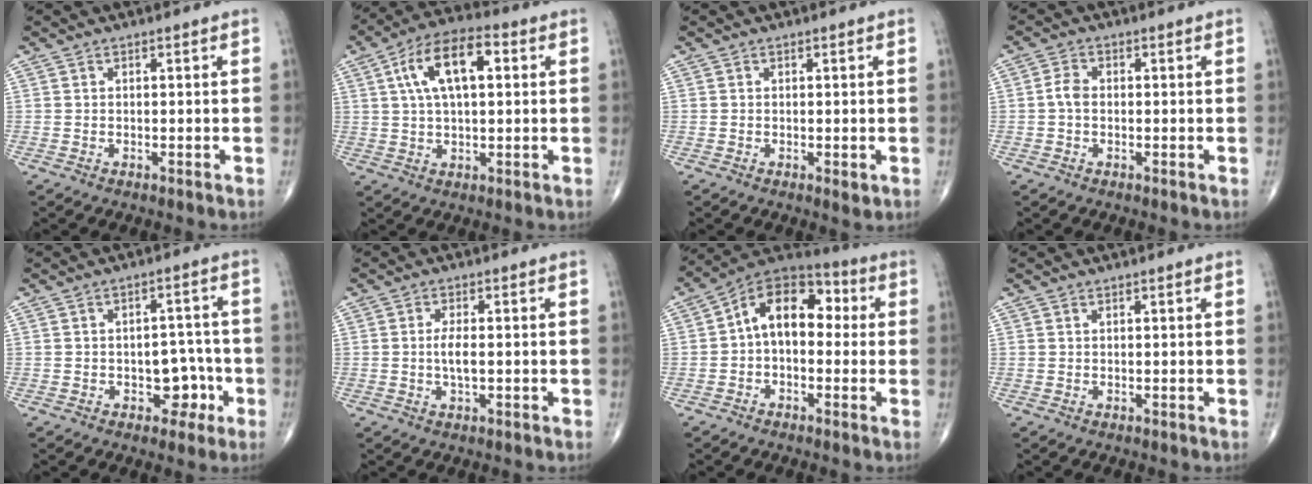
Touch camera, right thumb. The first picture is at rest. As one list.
[{"total": 12.7, "force": [3.3, 5.9, 10.7], "torque": [-0.189, 0.021, 0.052]}, {"total": 1.1, "force": [-0.2, 0.5, 1.0], "torque": [-0.011, -0.003, -0.004]}, {"total": 2.6, "force": [-0.2, 1.8, 1.9], "torque": [-0.032, 0.007, -0.010]}, {"total": 6.0, "force": [-2.2, 4.2, 3.7], "torque": [-0.015, 0.029, -0.026]}, {"total": 3.2, "force": [-0.2, 1.2, 2.9], "torque": [-0.062, -0.002, -0.006]}, {"total": 12.8, "force": [0.8, 8.2, 9.8], "torque": [-0.122, 0.044, -0.005]}, {"total": 0.0}]